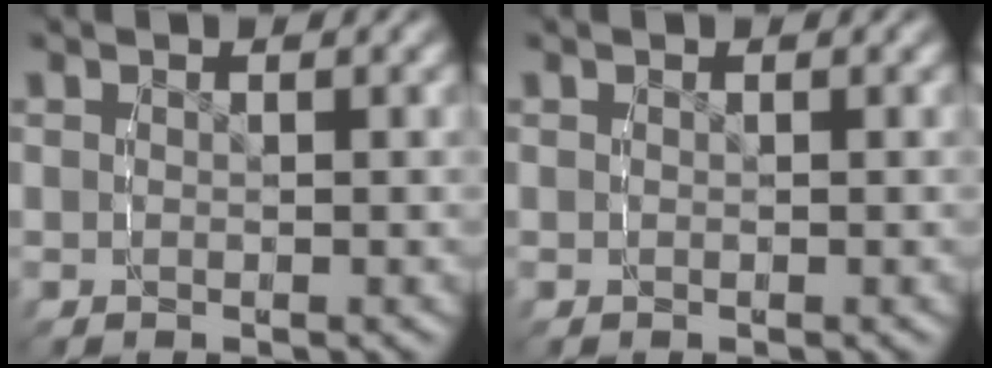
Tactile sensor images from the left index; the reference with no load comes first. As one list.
[{"total": 0.0}]